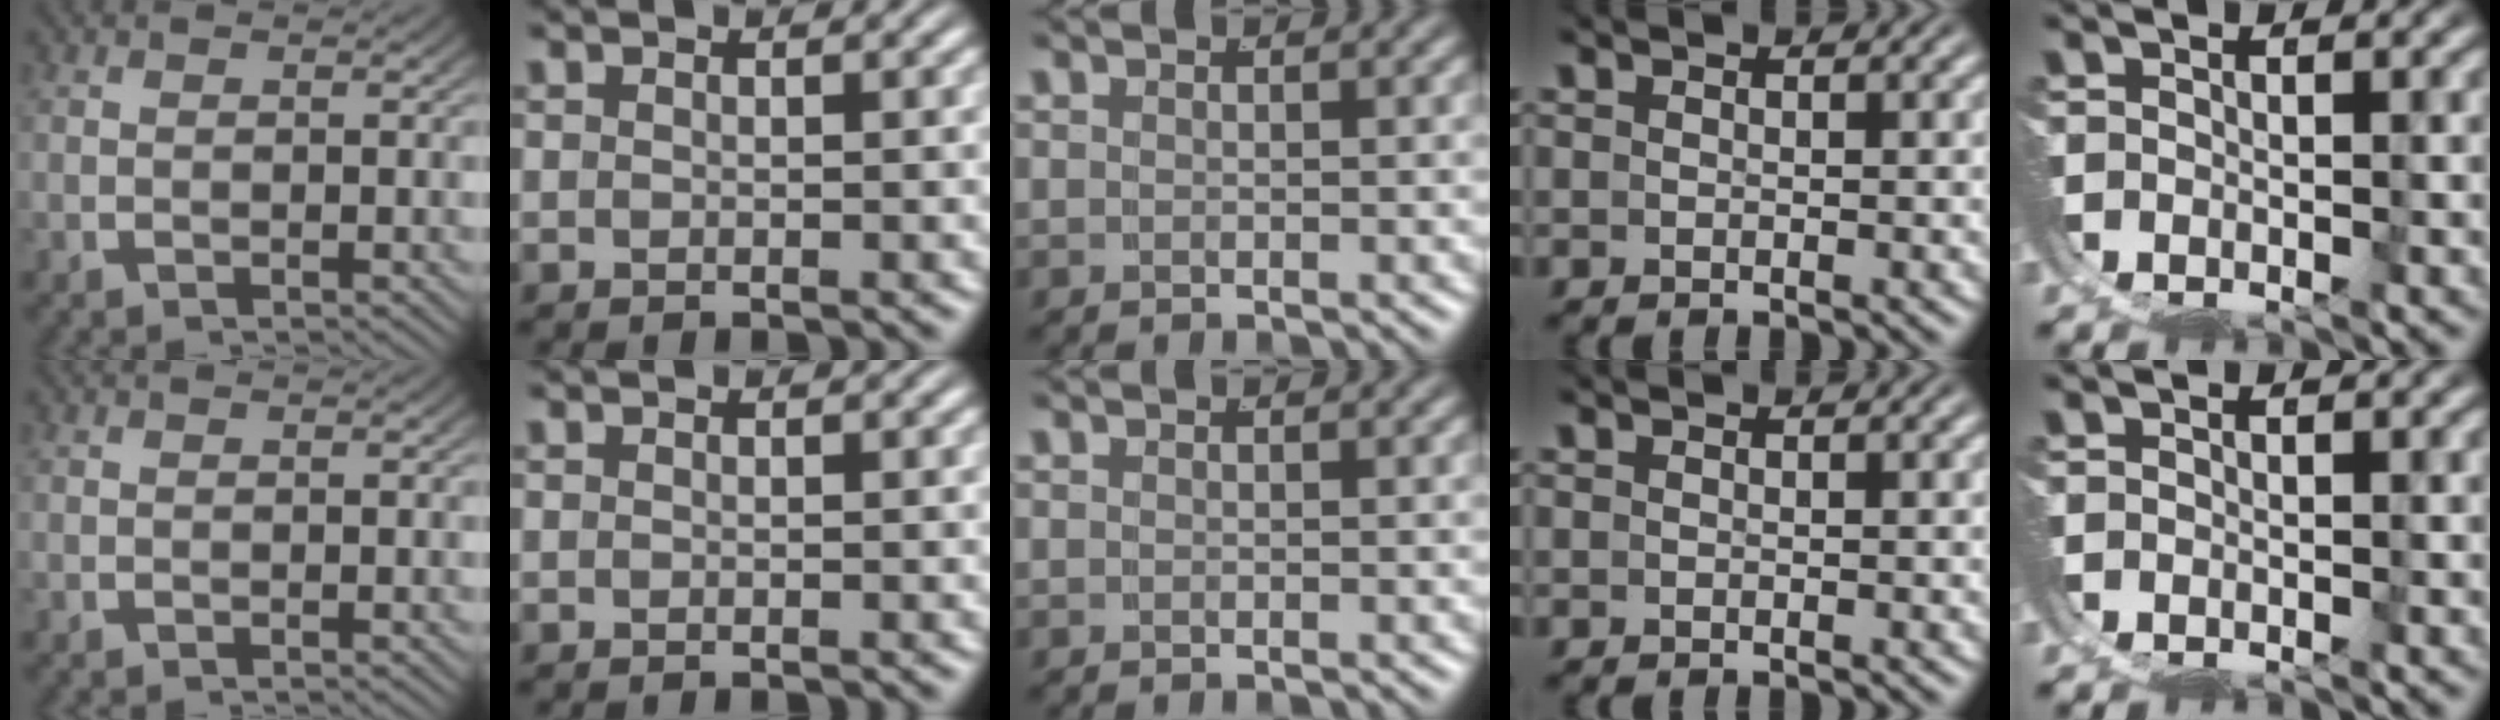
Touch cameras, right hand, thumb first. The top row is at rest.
{}